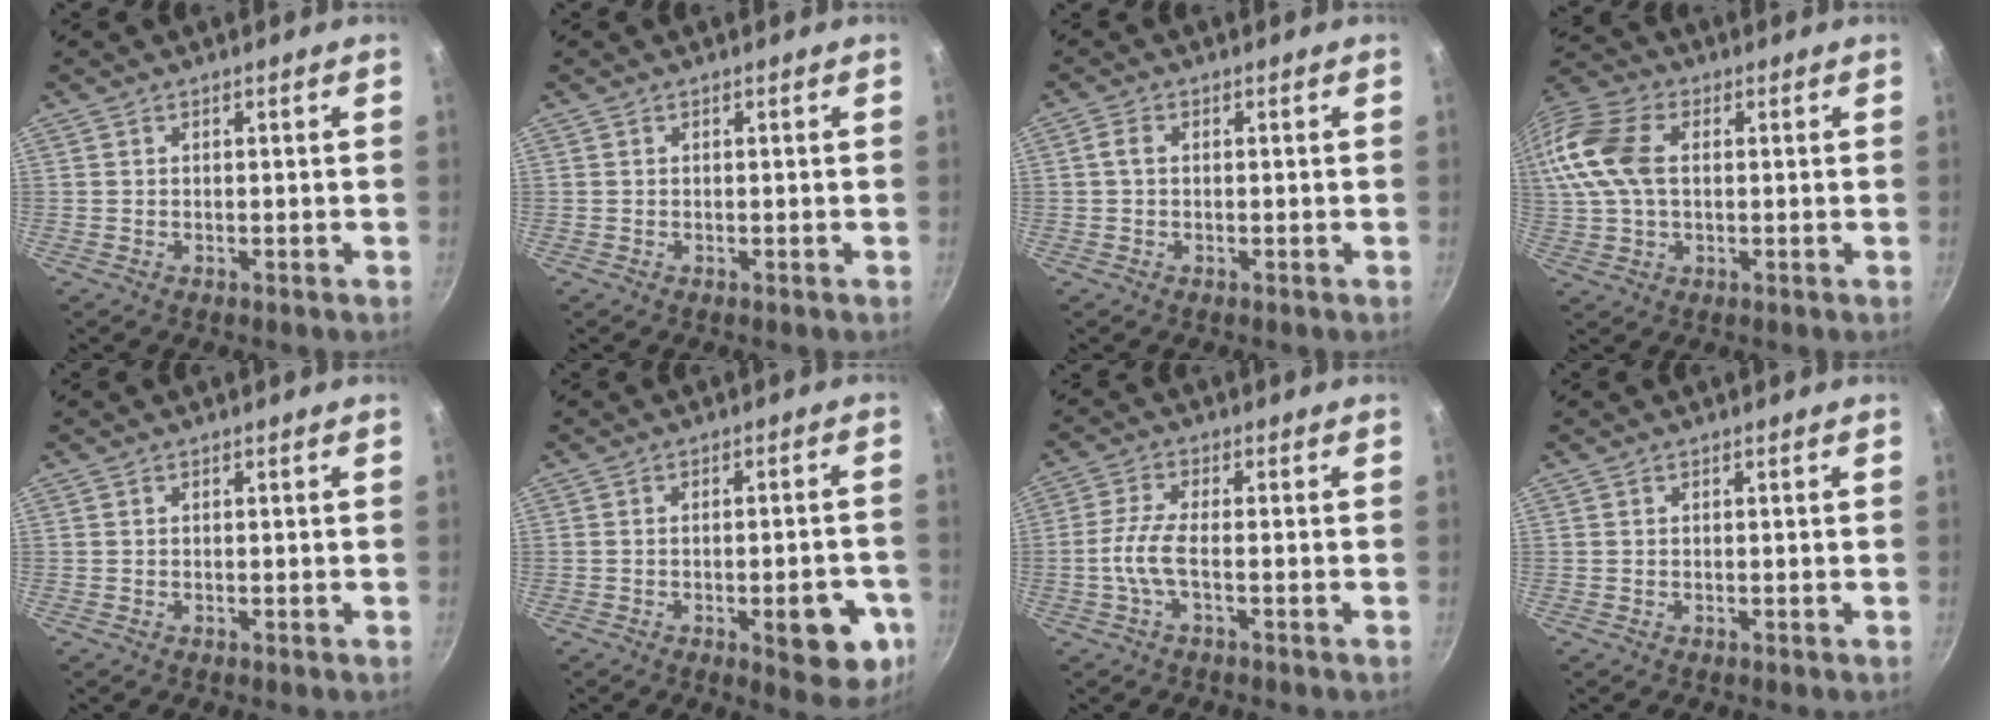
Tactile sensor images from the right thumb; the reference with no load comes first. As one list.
[{"total": 0.0}, {"total": 1.7, "force": [0.0, 1.2, 1.2], "torque": [-0.026, 0.007, 0.000]}, {"total": 17.7, "force": [2.7, 11.8, 13.0], "torque": [-0.299, 0.030, 0.041]}, {"total": 0.0}, {"total": 10.5, "force": [-3.8, 4.2, 8.9], "torque": [-0.082, 0.017, -0.043]}, {"total": 5.1, "force": [-1.6, 1.2, 4.7], "torque": [-0.119, 0.014, -0.038]}, {"total": 0.0}]